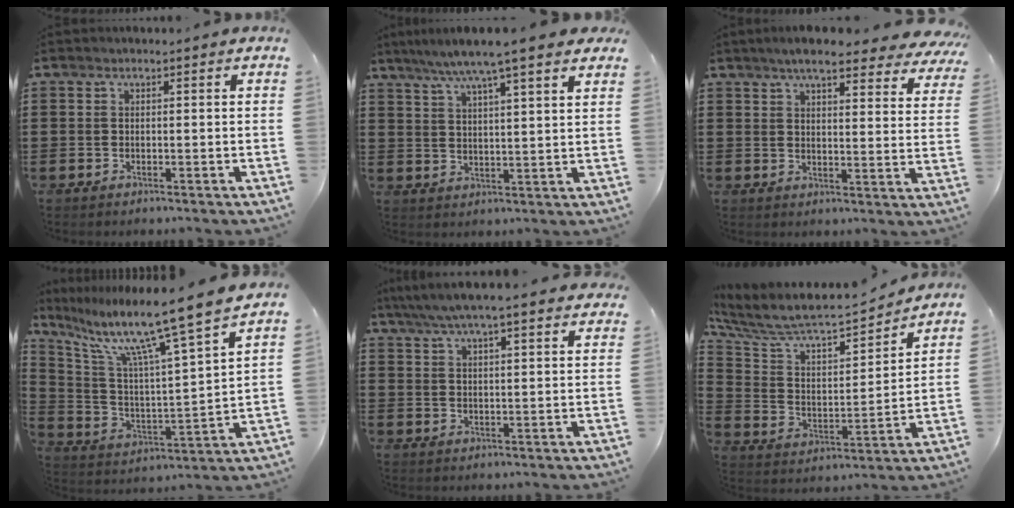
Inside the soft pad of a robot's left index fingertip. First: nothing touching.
{"total": 6.7, "force": [5.1, -0.4, 4.2], "torque": [-0.096, -0.016, 0.086]}
{"total": 6.7, "force": [5.8, 0.6, 3.3], "torque": [-0.074, -0.020, 0.100]}
{"total": 12.4, "force": [9.5, -0.7, 8.0], "torque": [-0.171, -0.077, 0.143]}
{"total": 5.6, "force": [4.9, -0.1, 2.6], "torque": [-0.066, -0.020, 0.085]}
{"total": 7.4, "force": [6.7, 1.5, 2.9], "torque": [-0.091, -0.060, 0.107]}